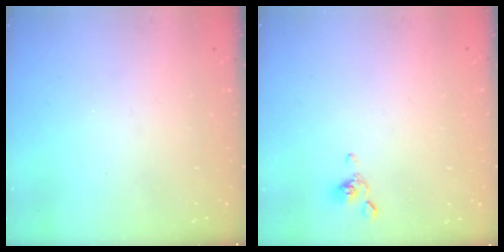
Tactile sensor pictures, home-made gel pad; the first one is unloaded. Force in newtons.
{"total": 2.1, "press": 2.1, "slide": 0.5}